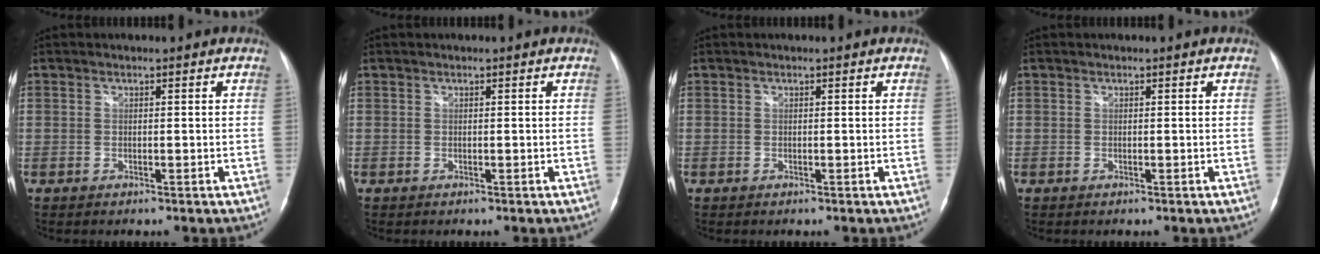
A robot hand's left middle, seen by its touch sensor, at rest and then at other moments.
{"total": 0.0}
{"total": 0.0}
{"total": 0.0}